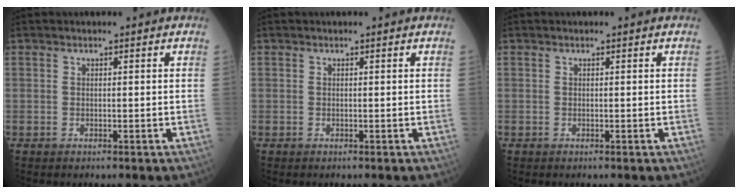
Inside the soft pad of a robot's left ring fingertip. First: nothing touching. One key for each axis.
{"total": 0.0}
{"total": 0.0}